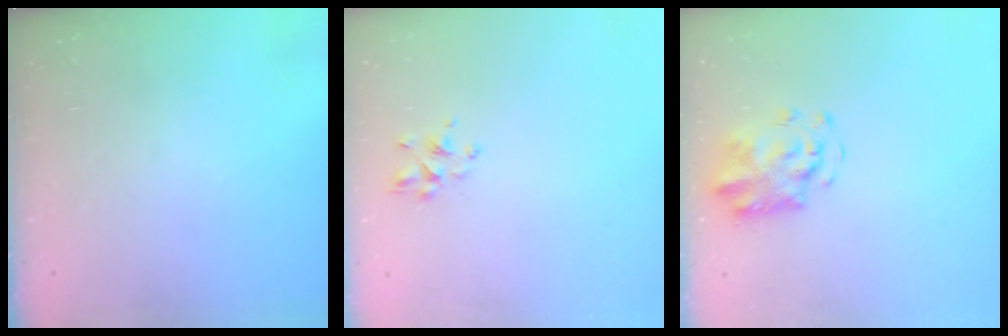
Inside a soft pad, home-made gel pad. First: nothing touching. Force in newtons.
{"total": 3.0, "press": 2.7, "slide": 1.2}
{"total": 4.7, "press": 4.6, "slide": 1.1}